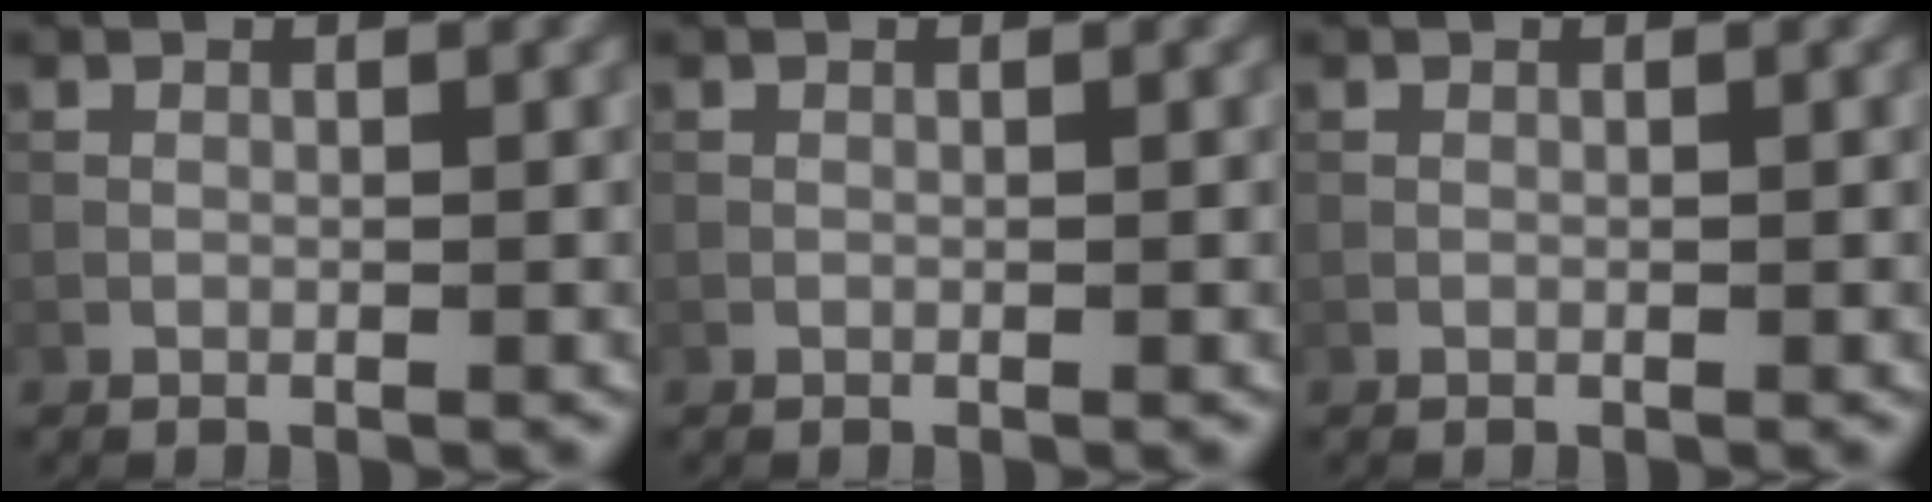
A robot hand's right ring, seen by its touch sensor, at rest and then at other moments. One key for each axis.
{"total": 0.0}
{"total": 0.0}